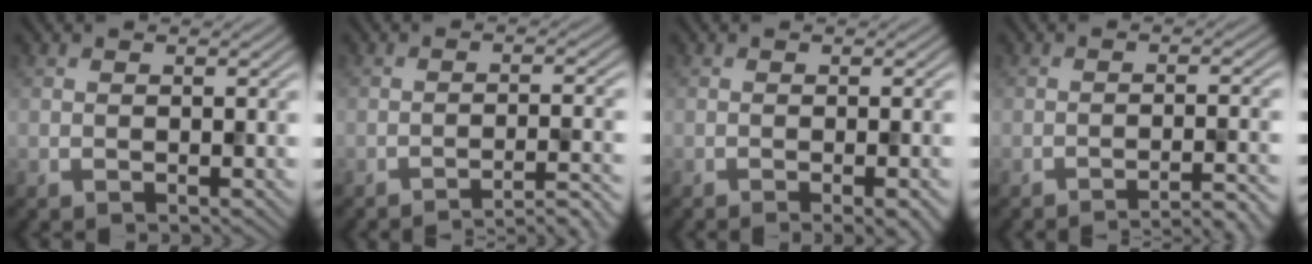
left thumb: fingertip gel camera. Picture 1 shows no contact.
{"total": 4.8, "force": [-3.9, 0.3, 2.7], "torque": [-0.042, 0.020, -0.070]}
{"total": 3.7, "force": [-1.7, 0.8, 3.2], "torque": [-0.035, 0.004, -0.025]}
{"total": 4.3, "force": [-3.4, 0.3, 2.6], "torque": [-0.034, 0.018, -0.066]}